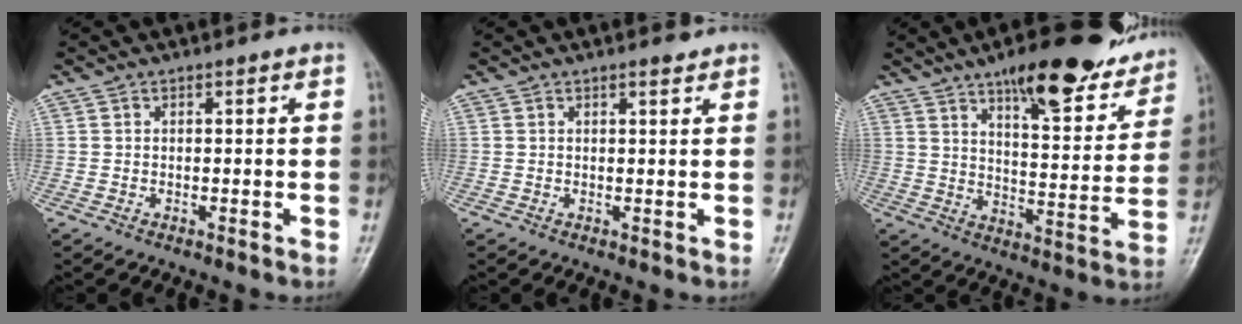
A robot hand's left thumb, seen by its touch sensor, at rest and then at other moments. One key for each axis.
{"total": 1.3, "fx": 1.0, "fy": 0.3, "fz": 0.7, "tx": -0.011, "ty": -0.007, "tz": 0.016}
{"total": 18.9, "fx": 13.1, "fy": 5.9, "fz": 12.3, "tx": -0.126, "ty": -0.061, "tz": 0.191}